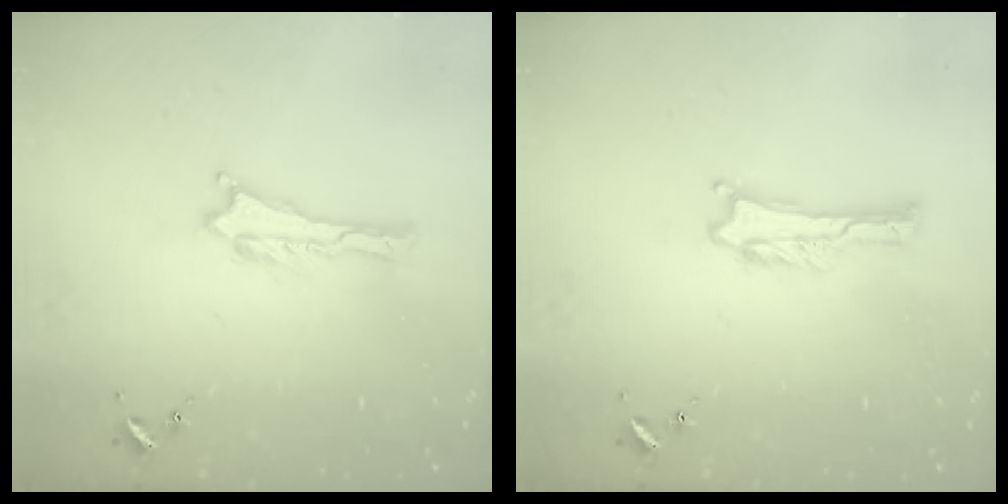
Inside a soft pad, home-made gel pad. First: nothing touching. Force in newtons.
{"total": 0.0}